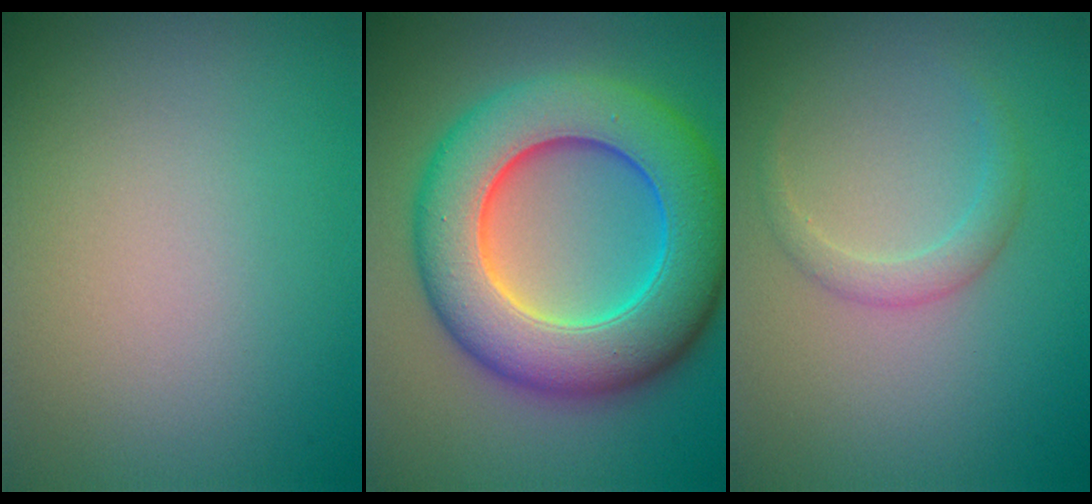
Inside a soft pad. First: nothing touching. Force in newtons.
{"total": 12.0, "press": 12.0, "slide": 0.5}
{"total": 1.6, "press": 1.6, "slide": 0.1}